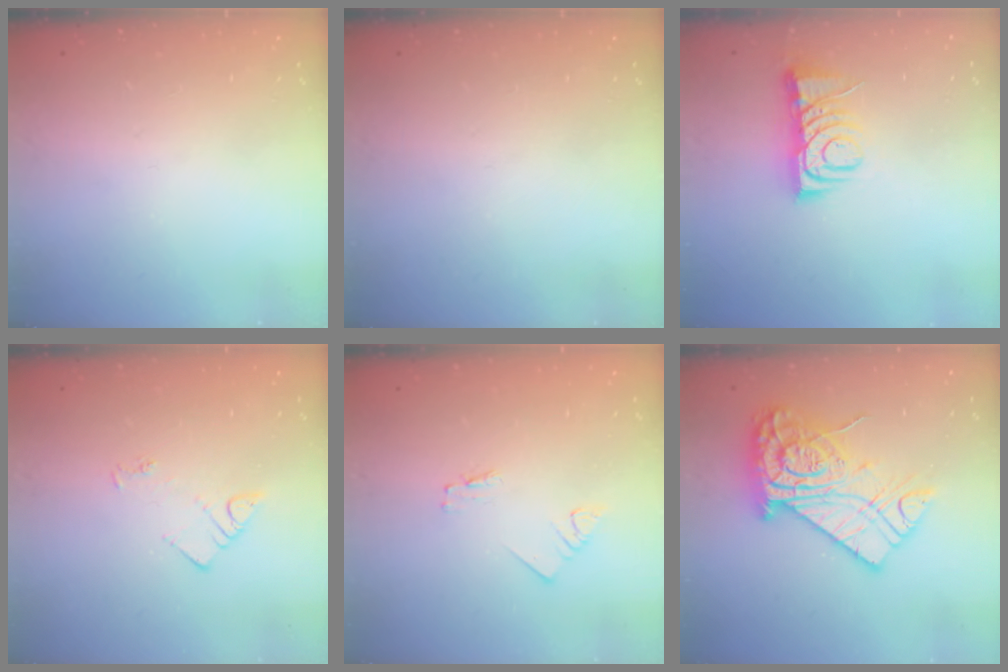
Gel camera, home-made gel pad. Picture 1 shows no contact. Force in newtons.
{"total": 0.0}
{"total": 7.4, "press": 7.4, "slide": 0.1}
{"total": 4.2, "press": 4.2, "slide": 0.5}
{"total": 1.2, "press": 1.2, "slide": 0.1}
{"total": 20.4, "press": 20.3, "slide": 1.4}